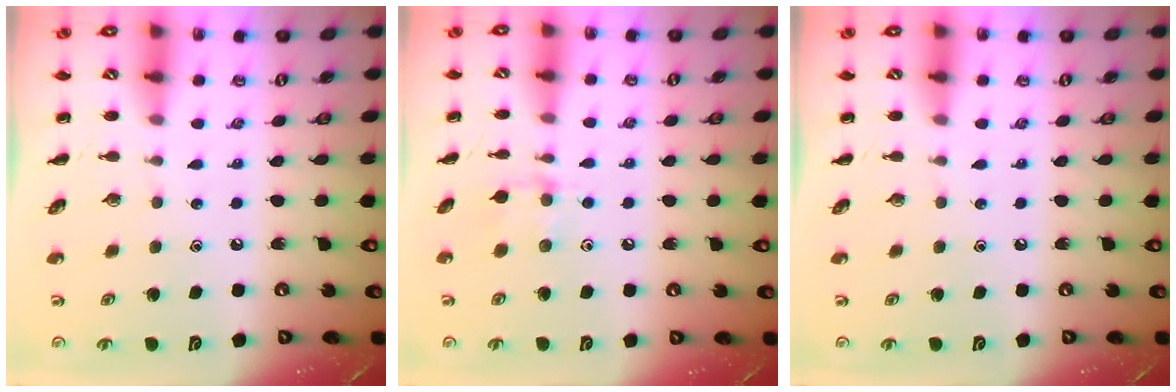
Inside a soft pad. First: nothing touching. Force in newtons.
{"total": 4.8, "press": 4.8, "slide": 0.8}
{"total": 0.0}